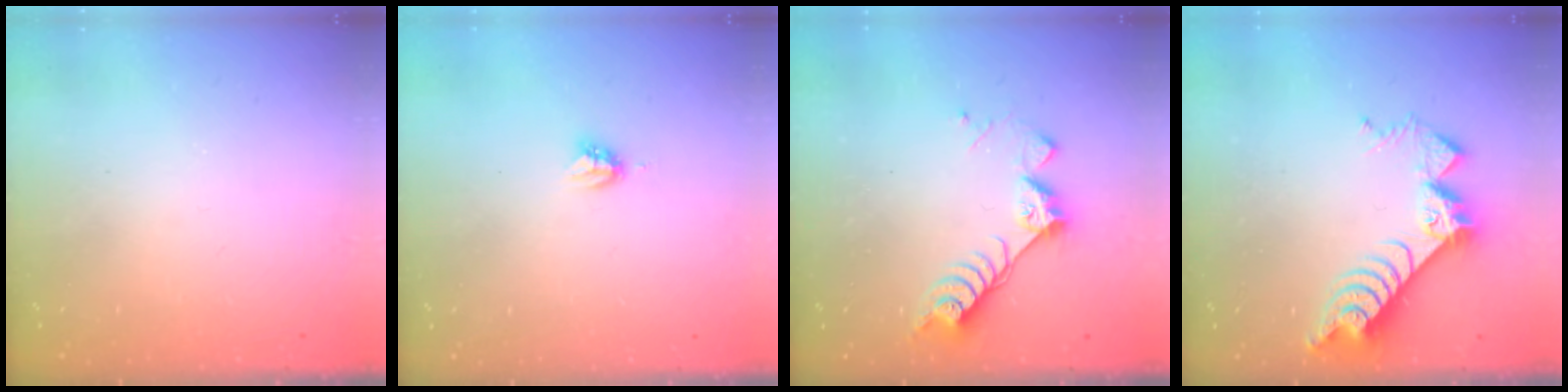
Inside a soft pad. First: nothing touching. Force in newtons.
{"total": 3.9, "press": 3.9, "slide": 0.5}
{"total": 8.3, "press": 8.2, "slide": 0.7}
{"total": 9.8, "press": 9.7, "slide": 0.9}